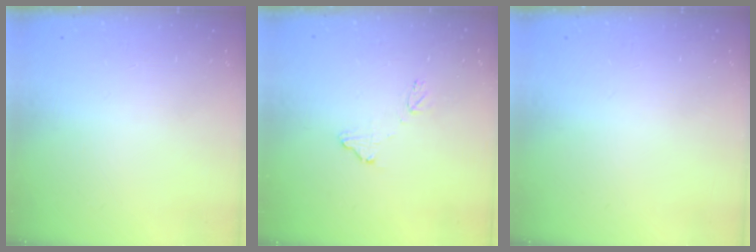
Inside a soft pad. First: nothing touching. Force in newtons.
{"total": 9.3, "press": 9.3, "slide": 0.6}
{"total": 0.0}